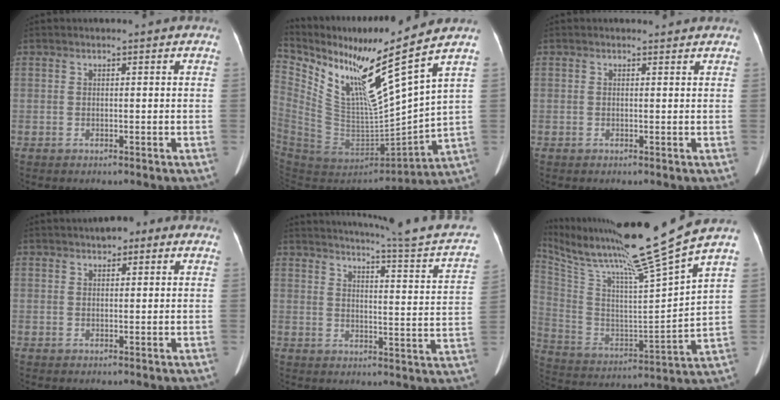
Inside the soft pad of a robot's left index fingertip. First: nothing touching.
{"total": 19.7, "force": [13.4, 1.2, 14.4], "torque": [-0.268, -0.018, 0.258]}
{"total": 1.0, "force": [0.9, 0.5, 0.0], "torque": [-0.010, 0.005, 0.010]}
{"total": 3.4, "force": [1.9, 1.7, 2.4], "torque": [-0.033, 0.016, 0.024]}
{"total": 19.5, "force": [17.4, -0.5, 8.7], "torque": [-0.129, -0.062, 0.203]}
{"total": 22.0, "force": [17.5, -2.4, 13.1], "torque": [-0.243, -0.037, 0.299]}